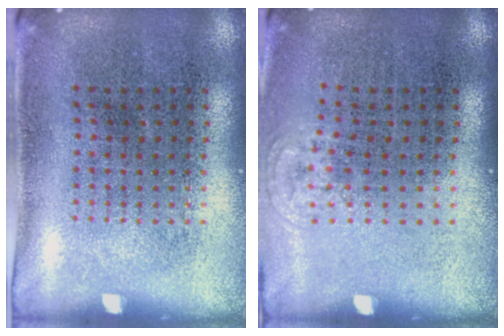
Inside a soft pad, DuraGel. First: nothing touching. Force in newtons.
{"total": 0.6, "press": 0.5, "slide": 0.3}